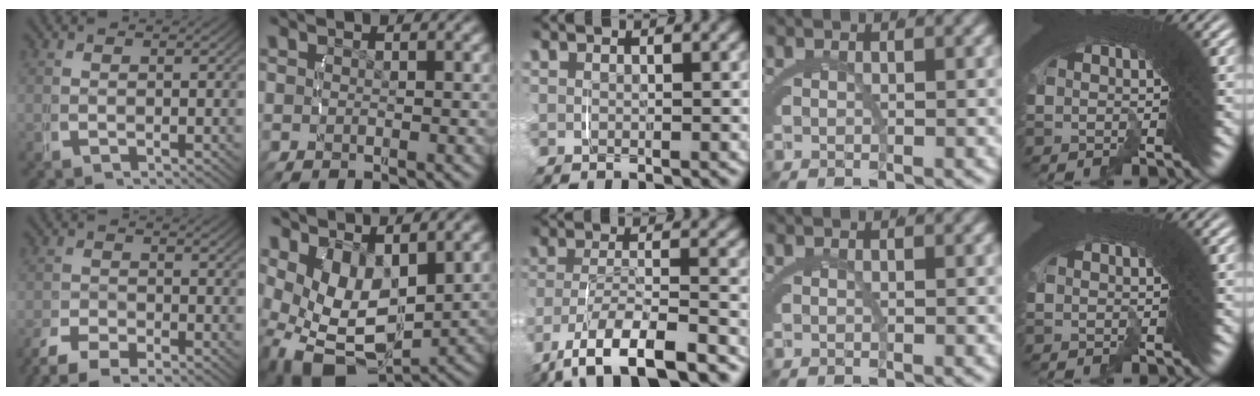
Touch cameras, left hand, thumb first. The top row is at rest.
{"thumb": {"total": 3.3, "force": [-2.8, 1.2, 1.3], "torque": [-0.018, -0.014, -0.050]}, "index": {"total": 10.7, "force": [-1.2, 7.9, 7.2], "torque": [-0.173, -0.059, 0.001]}, "middle": {"total": 8.6, "force": [-6.1, 2.6, 5.4], "torque": [-0.107, -0.021, -0.092]}}